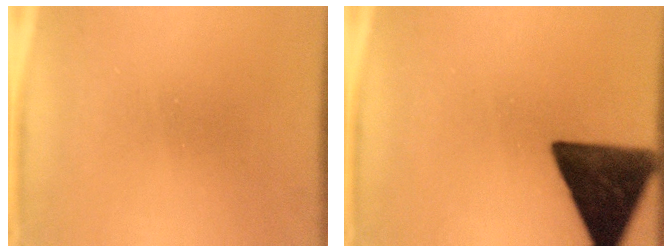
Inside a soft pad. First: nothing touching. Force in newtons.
{"total": 15.1}